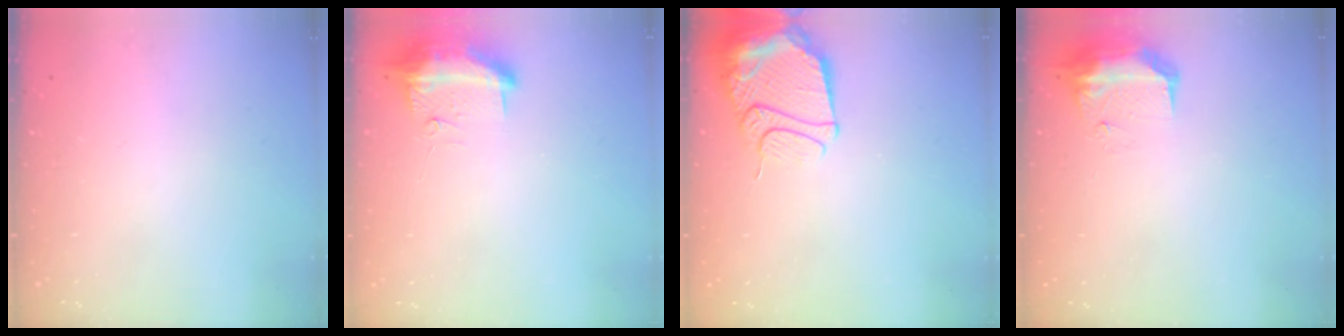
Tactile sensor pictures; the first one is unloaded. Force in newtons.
{"total": 10.0, "press": 9.9, "slide": 1.7}
{"total": 13.8, "press": 13.7, "slide": 1.4}
{"total": 15.7, "press": 10.5, "slide": 11.7}